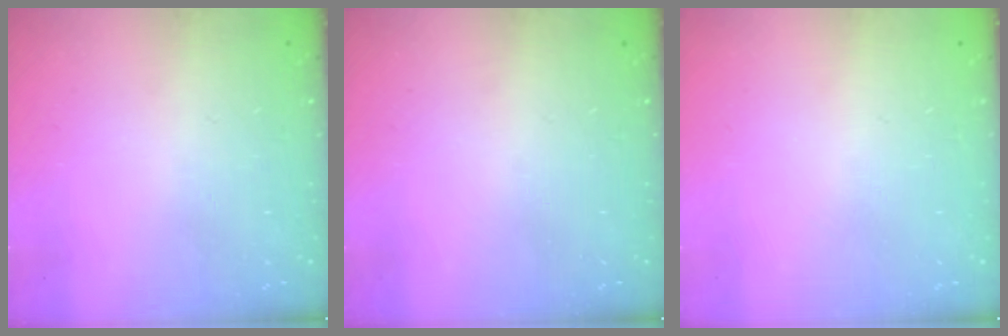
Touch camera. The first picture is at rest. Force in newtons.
{"total": 0.0}
{"total": 0.0}